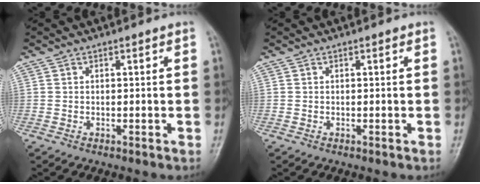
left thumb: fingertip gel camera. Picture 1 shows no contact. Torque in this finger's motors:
{"motor_torque": [0.37, 0.26, -0.02, -0.16, 0.00]}